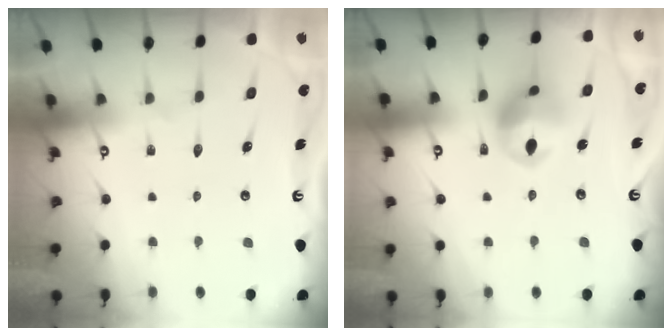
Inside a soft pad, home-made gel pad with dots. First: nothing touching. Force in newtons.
{"total": 11.6, "press": 11.5, "slide": 1.9}